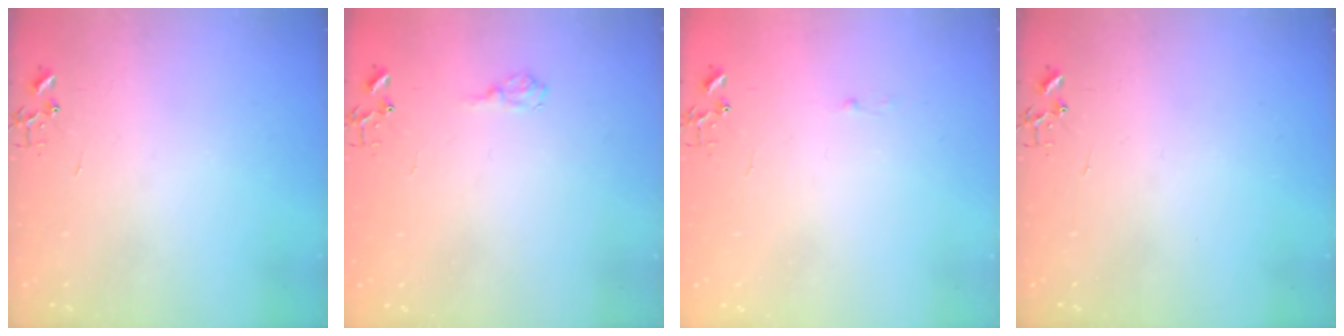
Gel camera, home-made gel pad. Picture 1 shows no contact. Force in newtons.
{"total": 6.8, "press": 6.8, "slide": 0.9}
{"total": 1.8, "press": 1.8, "slide": 0.2}
{"total": 0.0}